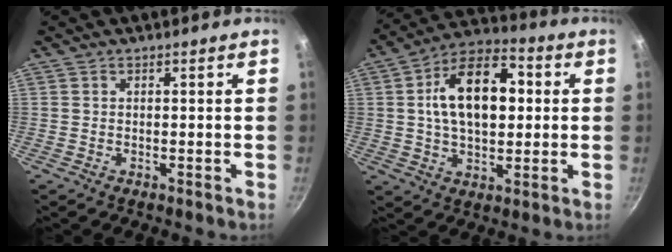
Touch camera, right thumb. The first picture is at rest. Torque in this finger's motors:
{"motor_torque": [-0.81, 1.71, 1.33, 0.03, 0.14]}